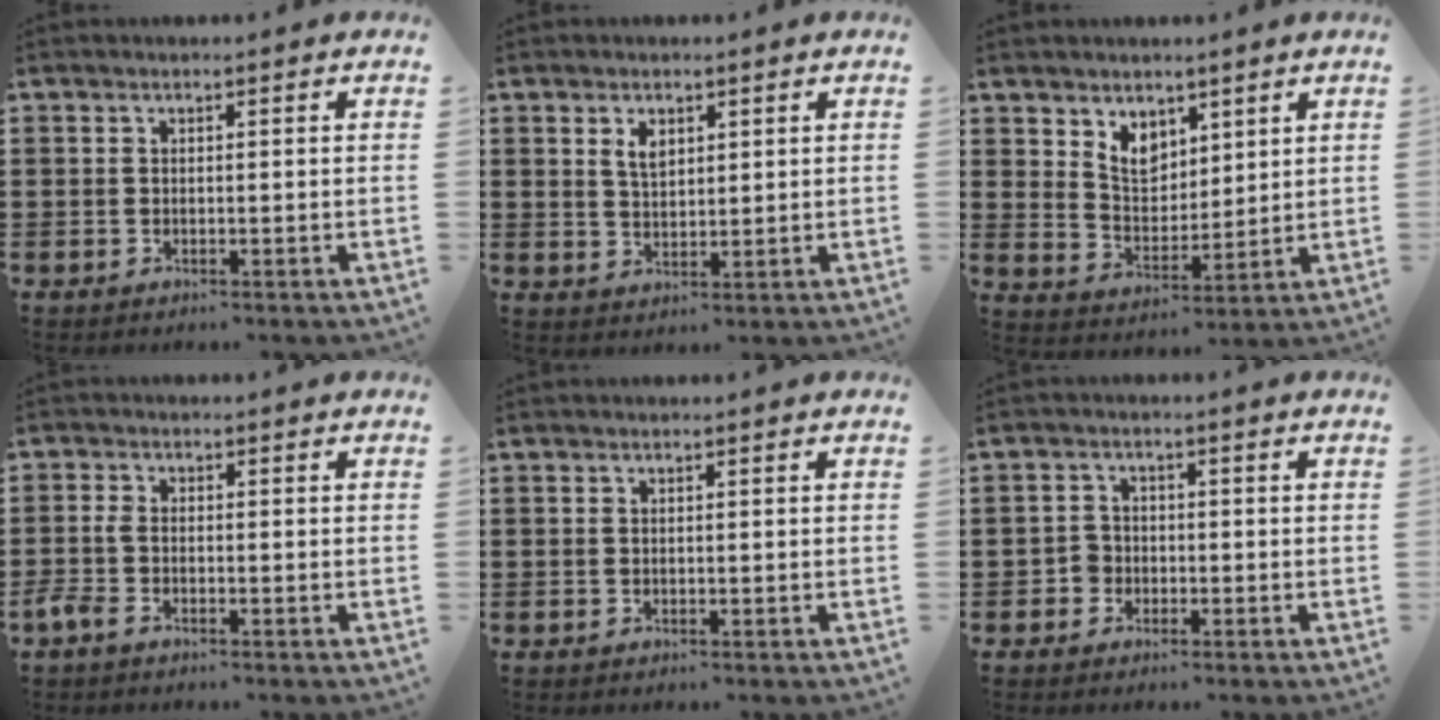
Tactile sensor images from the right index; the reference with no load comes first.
{"total": 2.9, "force": [1.6, 1.6, 1.8], "torque": [-0.041, 0.006, 0.029]}
{"total": 5.8, "force": [3.8, 3.7, 2.2], "torque": [-0.063, 0.000, 0.072]}
{"total": 2.0, "force": [-1.3, 0.7, 1.4], "torque": [-0.040, -0.004, -0.029]}
{"total": 0.0}
{"total": 2.3, "force": [-1.0, 2.0, 0.6], "torque": [-0.017, 0.004, -0.023]}